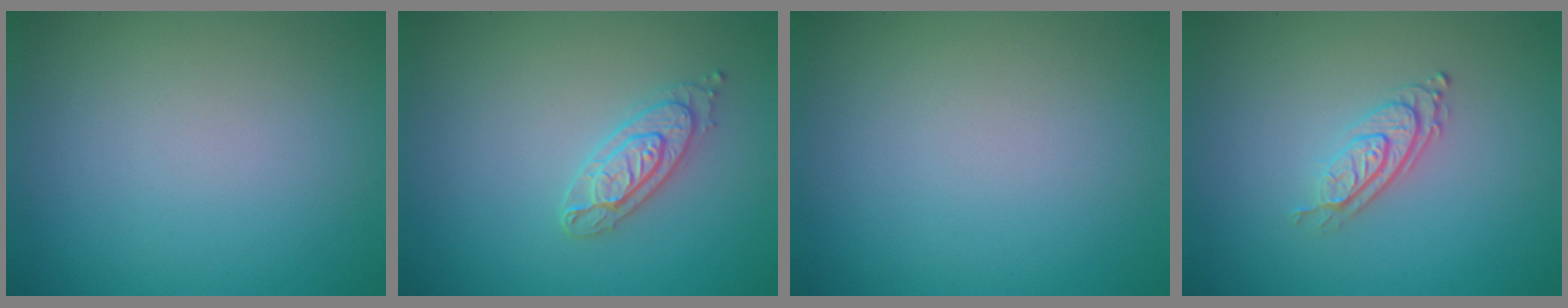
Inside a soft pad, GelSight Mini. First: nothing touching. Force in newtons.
{"total": 2.5, "press": 2.4, "slide": 0.6}
{"total": 0.0}
{"total": 2.7, "press": 2.0, "slide": 1.9}